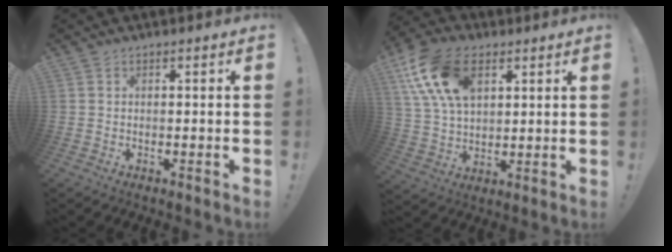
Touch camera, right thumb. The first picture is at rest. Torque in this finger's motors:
{"motor_torque": [2.14, 2.87, 1.34, -0.04, 0.22]}